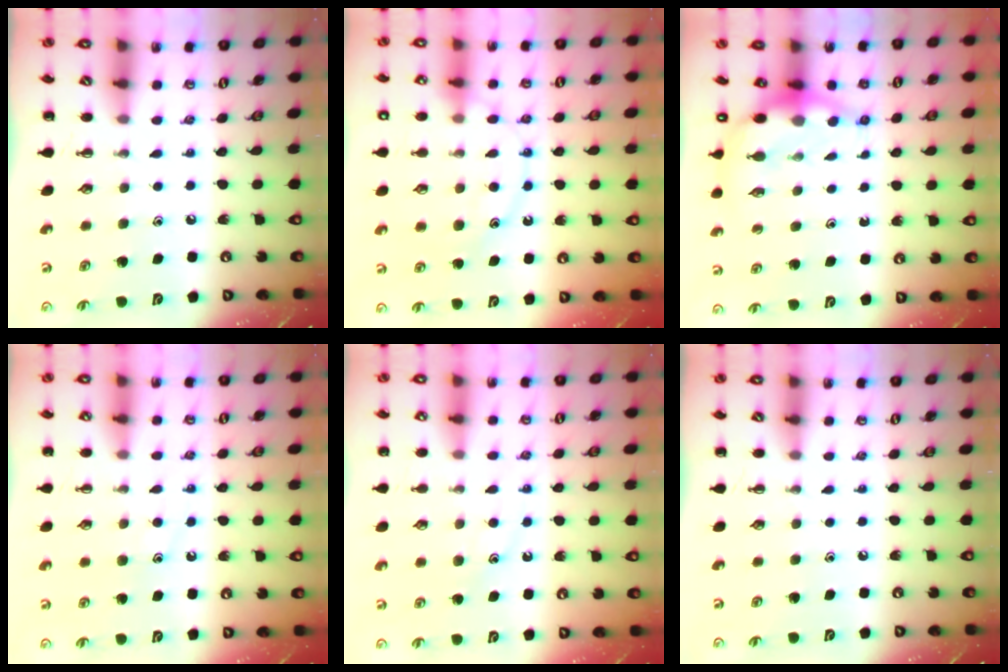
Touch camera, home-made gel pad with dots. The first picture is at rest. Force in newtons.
{"total": 12.8, "press": 12.8, "slide": 0.7}
{"total": 7.0, "press": 6.9, "slide": 1.6}
{"total": 7.7, "press": 7.6, "slide": 1.1}
{"total": 10.6, "press": 10.5, "slide": 1.2}
{"total": 0.0}